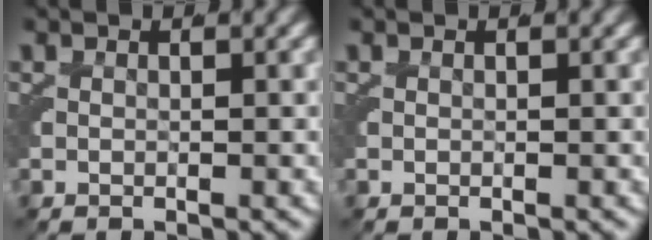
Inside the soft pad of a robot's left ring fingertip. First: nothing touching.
{"total": 0.0}